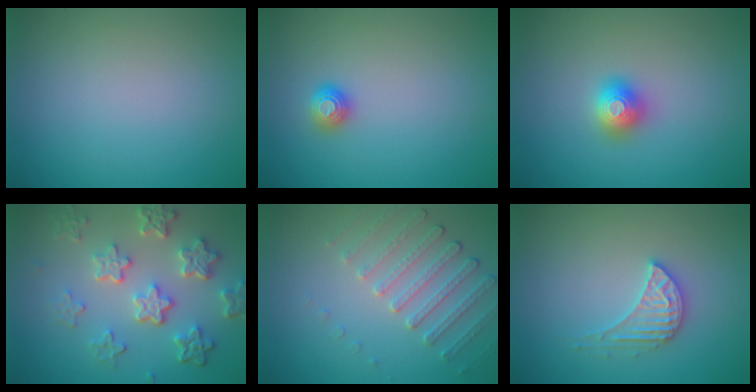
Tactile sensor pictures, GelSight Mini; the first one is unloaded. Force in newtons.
{"total": 1.1, "press": 1.1, "slide": 0.2}
{"total": 2.0, "press": 2.0, "slide": 0.1}
{"total": 6.0, "press": 4.5, "slide": 4.0}
{"total": 2.5, "press": 2.2, "slide": 1.3}
{"total": 3.0, "press": 2.9, "slide": 0.4}